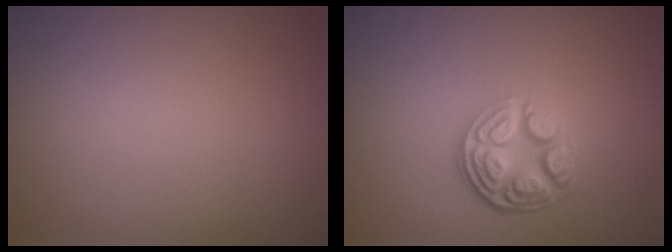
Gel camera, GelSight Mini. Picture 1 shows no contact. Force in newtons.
{"total": 4.6, "press": 3.4, "slide": 3.1}